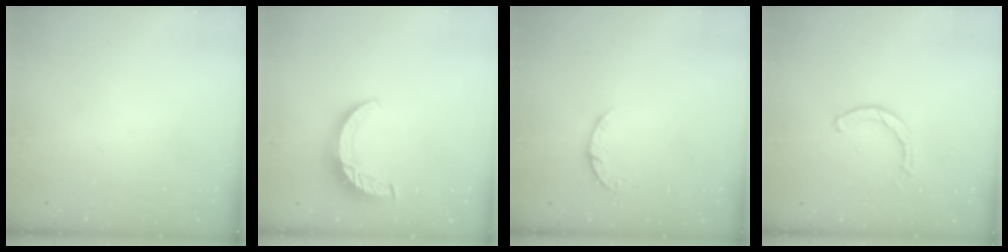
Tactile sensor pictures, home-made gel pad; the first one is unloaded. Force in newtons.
{"total": 9.3, "press": 9.3, "slide": 0.5}
{"total": 3.2, "press": 3.2, "slide": 0.5}
{"total": 1.6, "press": 1.6, "slide": 0.2}